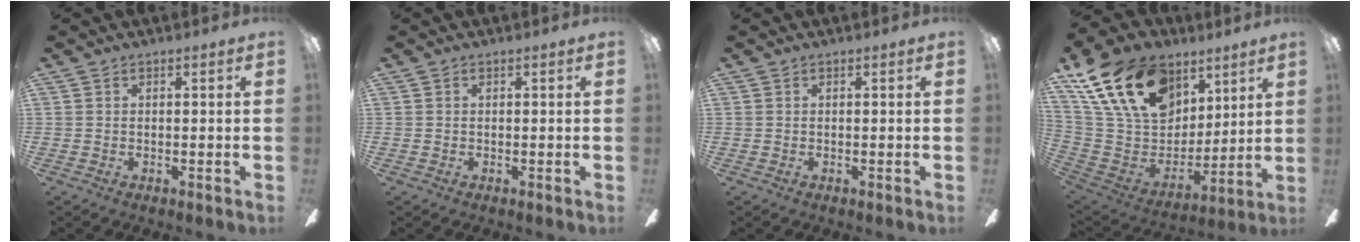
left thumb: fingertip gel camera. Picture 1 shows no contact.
{"total": 0.0}
{"total": 0.0}
{"total": 24.2, "force": [12.7, 15.9, 13.0], "torque": [-0.251, -0.043, 0.237]}